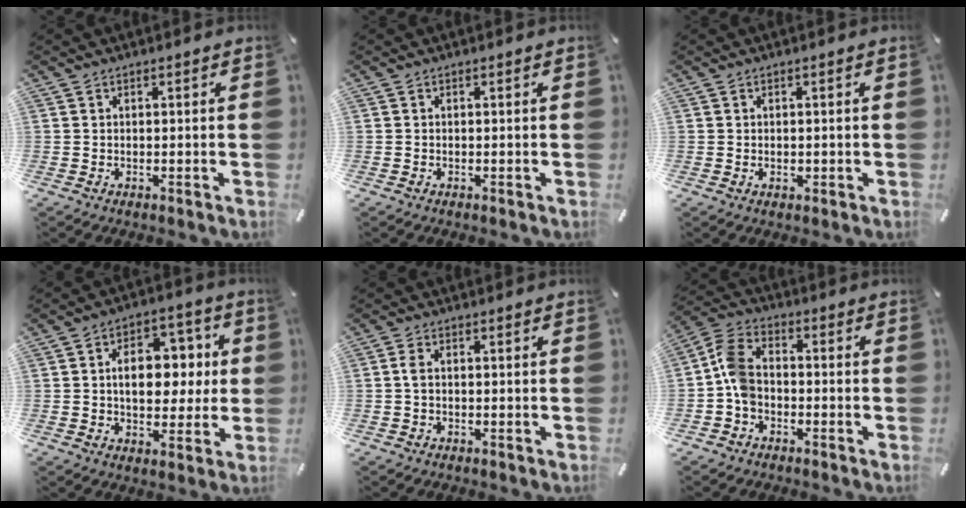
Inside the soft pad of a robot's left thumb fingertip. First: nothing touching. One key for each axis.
{"total": 0.0}
{"total": 0.7, "fx": -0.1, "fy": 0.5, "fz": 0.3, "tx": -0.008, "ty": 0.002, "tz": -0.002}
{"total": 12.7, "fx": 1.3, "fy": 9.0, "fz": 8.9, "tx": -0.113, "ty": 0.002, "tz": 0.022}
{"total": 2.2, "fx": -0.2, "fy": 1.2, "fz": 1.8, "tx": -0.034, "ty": 0.005, "tz": -0.004}
{"total": 7.6, "fx": -2.3, "fy": 5.7, "fz": 4.6, "tx": -0.104, "ty": 0.019, "tz": -0.043}